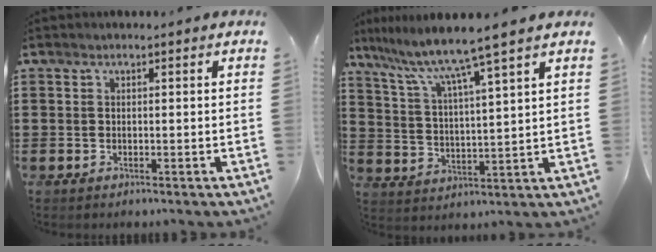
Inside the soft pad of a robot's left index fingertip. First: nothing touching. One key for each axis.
{"total": 7.3, "fx": 5.9, "fy": -0.9, "fz": 4.1, "tx": -0.106, "ty": -0.044, "tz": 0.092}